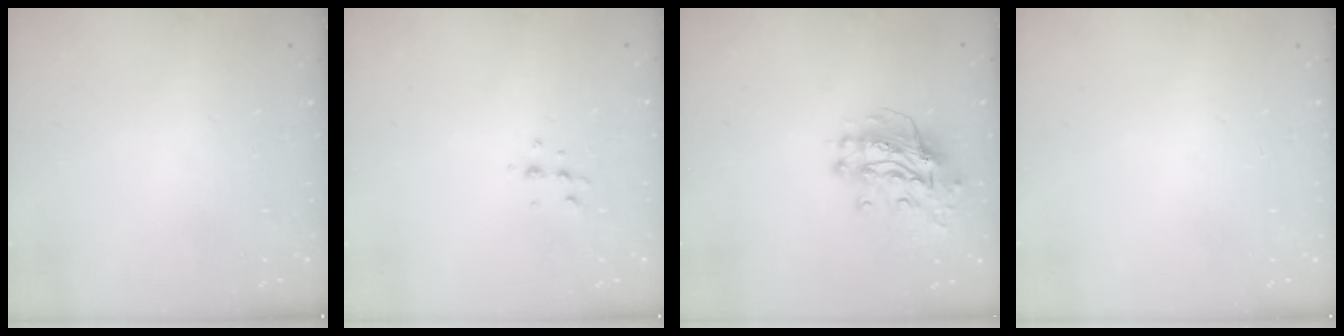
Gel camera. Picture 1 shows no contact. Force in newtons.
{"total": 4.3, "press": 4.2, "slide": 0.6}
{"total": 12.8, "press": 12.7, "slide": 1.1}
{"total": 0.0}